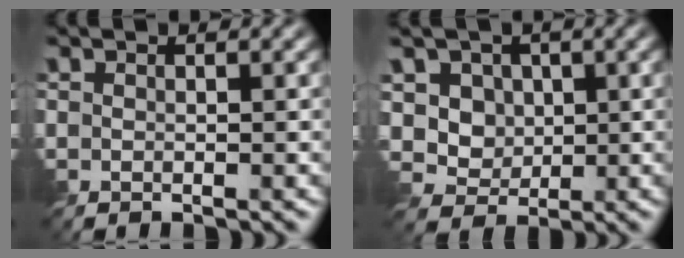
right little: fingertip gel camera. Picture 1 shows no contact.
{"total": 4.7, "force": [1.3, 4.0, 2.0], "torque": [-0.055, -0.007, 0.031]}